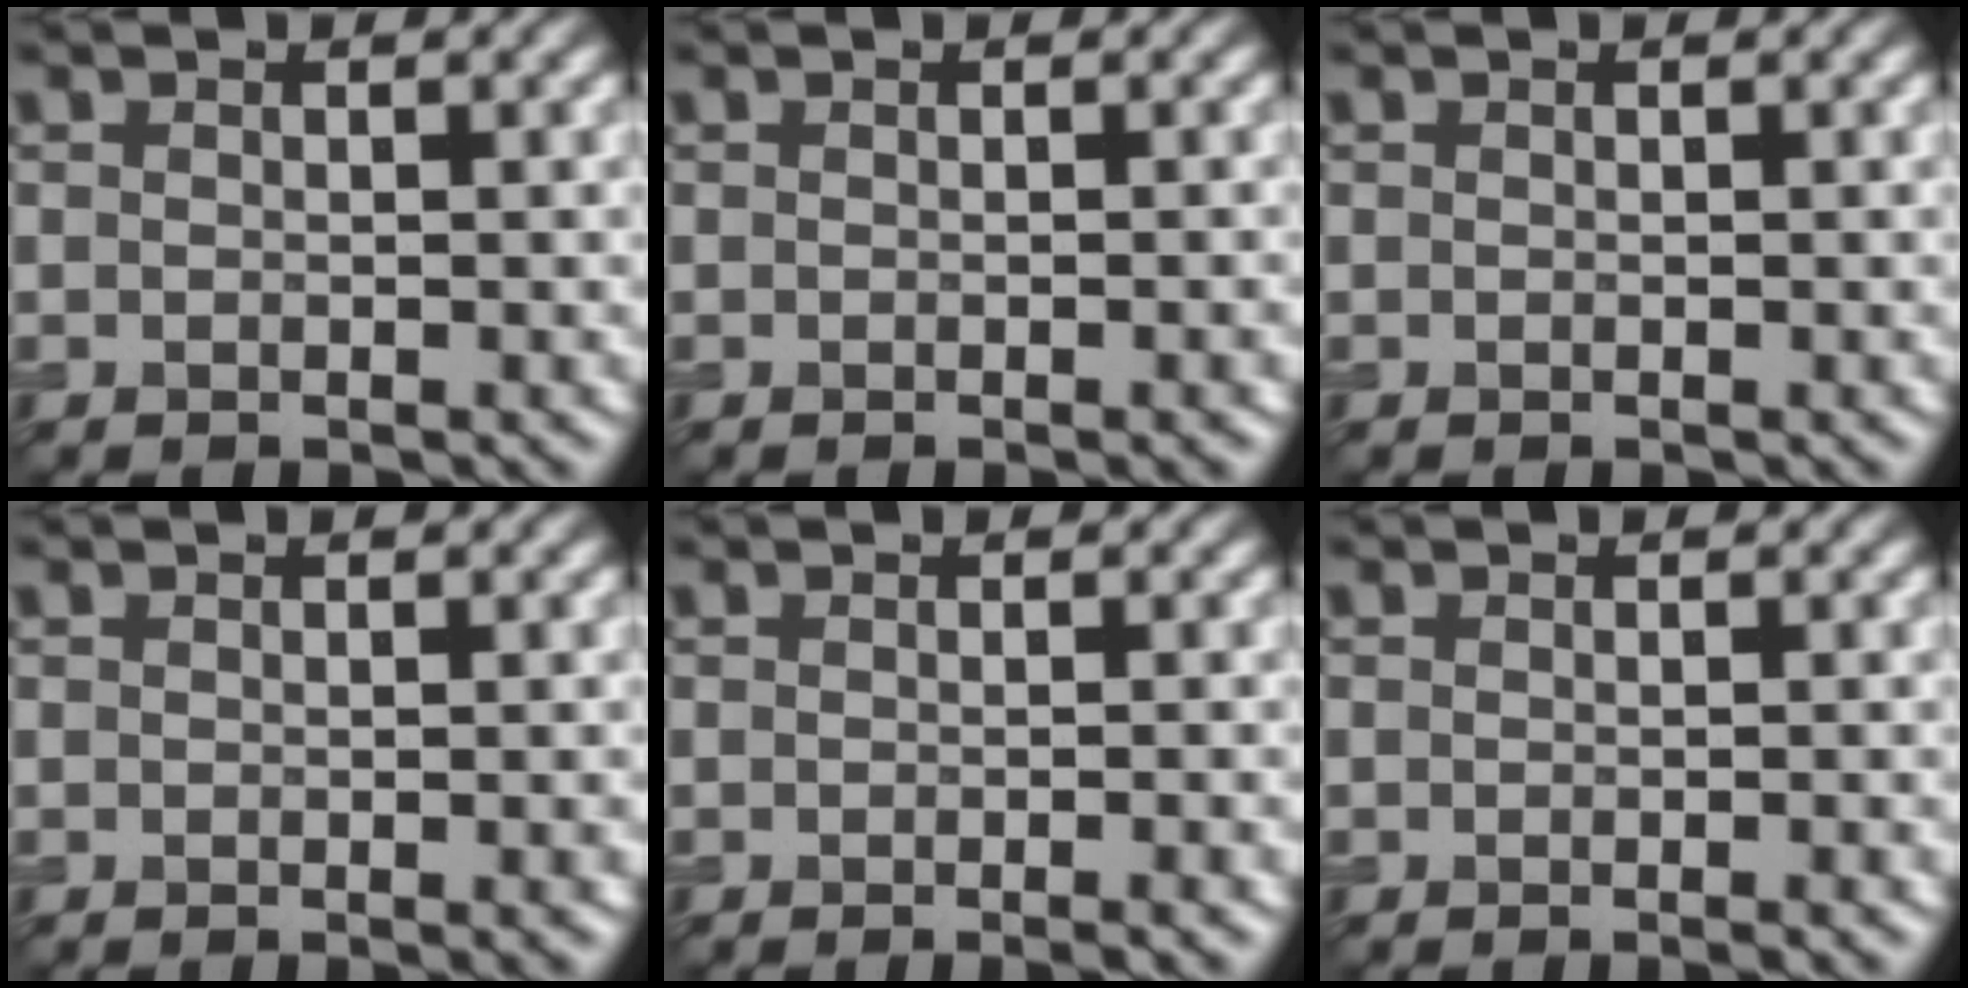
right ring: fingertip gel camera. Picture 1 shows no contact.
{"total": 0.8, "force": [-0.3, 0.1, 0.7], "torque": [-0.005, 0.001, -0.005]}
{"total": 0.0}
{"total": 1.2, "force": [-0.3, 0.2, 1.2], "torque": [-0.011, -0.003, -0.006]}
{"total": 1.9, "force": [-0.9, 0.5, 1.7], "torque": [-0.015, -0.003, -0.013]}
{"total": 1.3, "force": [-0.6, 0.3, 1.1], "torque": [-0.011, -0.004, -0.009]}